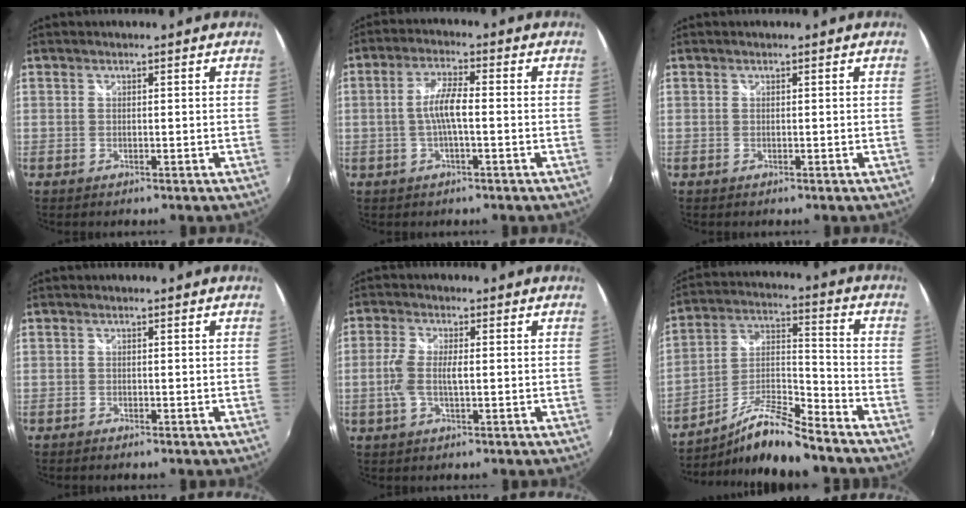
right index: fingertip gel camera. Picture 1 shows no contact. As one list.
[{"total": 5.3, "force": [-0.8, 0.9, 5.1], "torque": [-0.102, 0.007, -0.014]}, {"total": 0.0}, {"total": 0.7, "force": [-0.6, 0.2, 0.3], "torque": [-0.009, -0.003, -0.013]}, {"total": 5.4, "force": [-0.4, 2.0, 5.1], "torque": [-0.108, 0.001, -0.010]}, {"total": 12.6, "force": [-10.5, 0.9, 6.9], "torque": [-0.138, 0.011, -0.196]}]